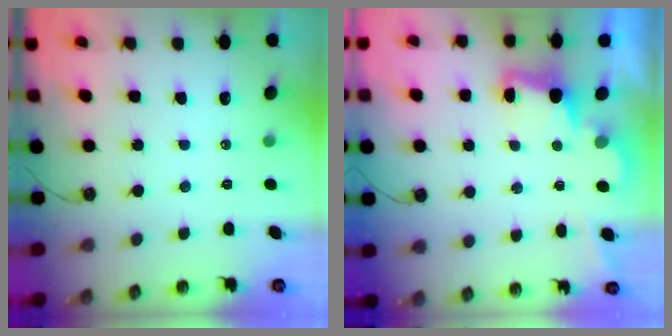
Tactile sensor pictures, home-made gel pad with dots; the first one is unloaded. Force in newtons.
{"total": 3.0, "press": 2.9, "slide": 0.6}